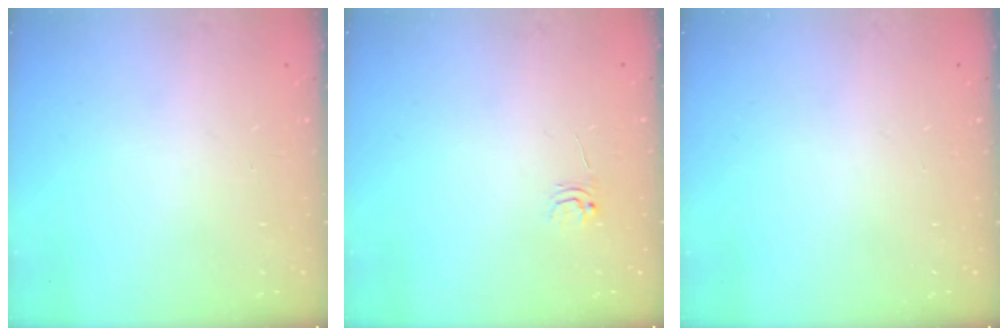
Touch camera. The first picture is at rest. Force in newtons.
{"total": 4.0, "press": 4.0, "slide": 0.6}
{"total": 0.0}